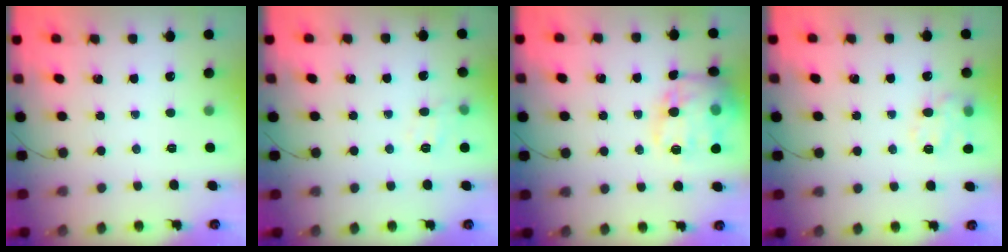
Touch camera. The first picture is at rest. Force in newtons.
{"total": 7.8, "press": 7.8, "slide": 0.9}
{"total": 19.3, "press": 19.1, "slide": 2.5}
{"total": 11.6, "press": 11.5, "slide": 1.7}